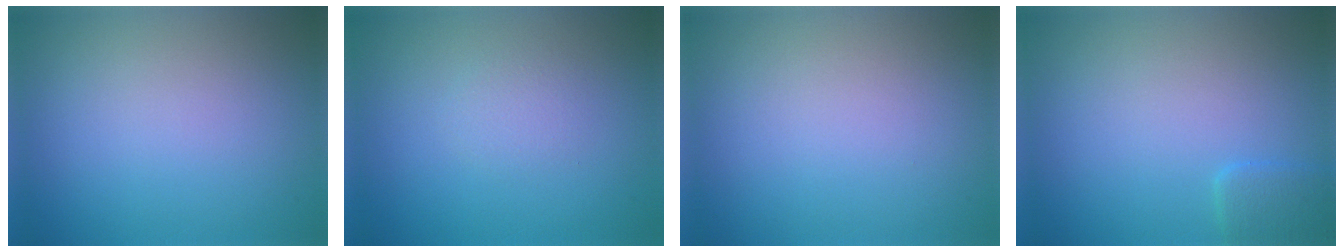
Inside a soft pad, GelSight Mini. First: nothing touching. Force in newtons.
{"total": 1.1, "press": 1.1, "slide": 0.0}
{"total": 0.0}
{"total": 1.4, "press": 1.4, "slide": 0.1}